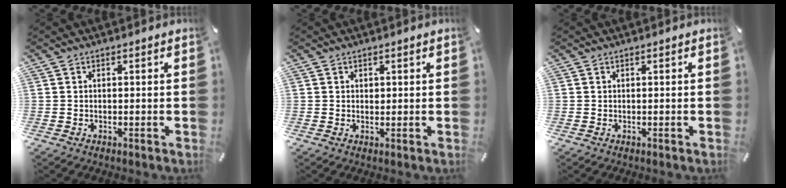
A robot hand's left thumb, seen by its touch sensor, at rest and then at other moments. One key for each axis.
{"total": 0.8, "fx": 0.3, "fy": 0.7, "fz": 0.3, "tx": 0.003, "ty": -0.002, "tz": 0.004}
{"total": 0.0}